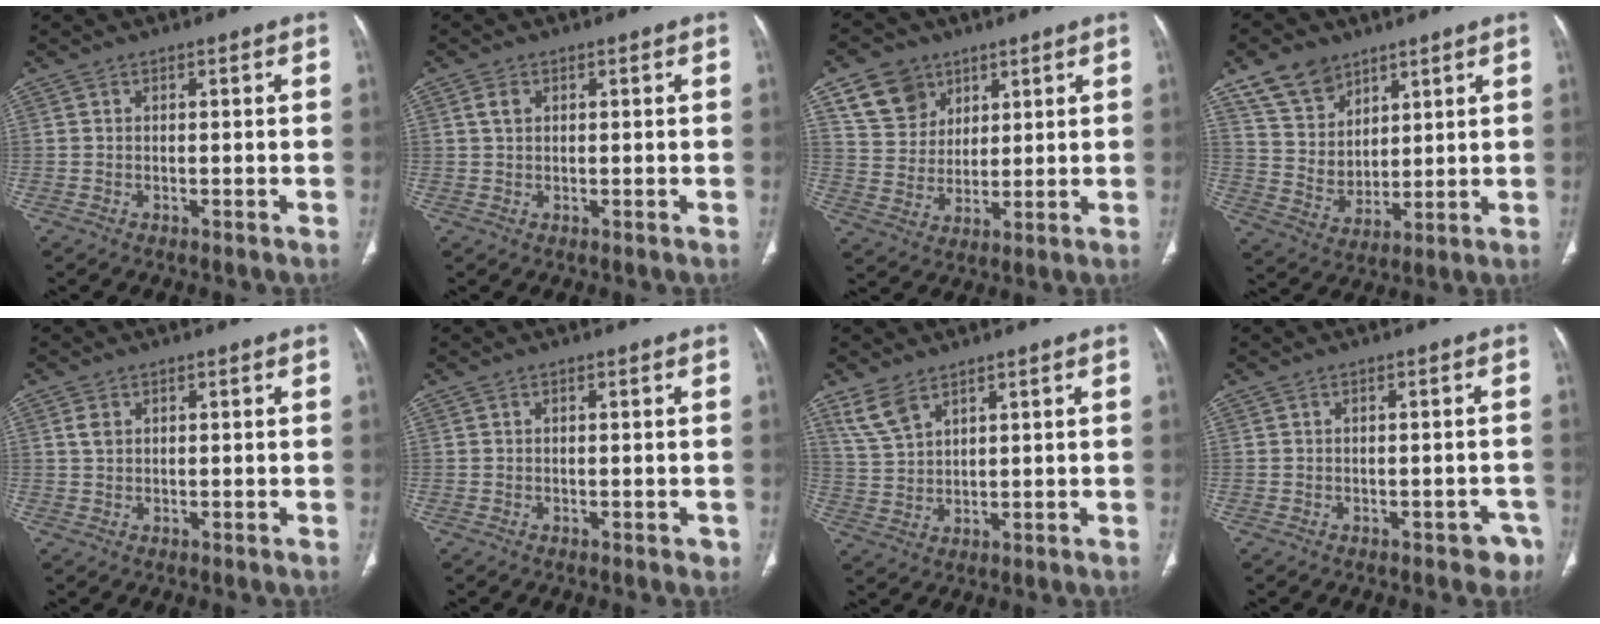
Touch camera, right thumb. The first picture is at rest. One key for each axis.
{"total": 1.9, "fx": 0.6, "fy": 1.3, "fz": 1.2, "tx": -0.023, "ty": 0.004, "tz": 0.012}
{"total": 10.0, "fx": 5.6, "fy": 7.8, "fz": 2.9, "tx": -0.023, "ty": -0.021, "tz": 0.113}
{"total": 11.2, "fx": 7.3, "fy": 7.5, "fz": 4.0, "tx": -0.047, "ty": -0.040, "tz": 0.146}
{"total": 1.9, "fx": 0.8, "fy": 1.3, "fz": 1.1, "tx": -0.017, "ty": 0.004, "tz": 0.018}
{"total": 0.8, "fx": -0.3, "fy": 0.5, "fz": 0.6, "tx": -0.004, "ty": 0.000, "tz": -0.003}
{"total": 5.7, "fx": 4.1, "fy": 2.5, "fz": 3.0, "tx": -0.055, "ty": -0.011, "tz": 0.094}
{"total": 4.2, "fx": -2.8, "fy": 2.3, "fz": 2.1, "tx": -0.002, "ty": 0.015, "tz": -0.032}